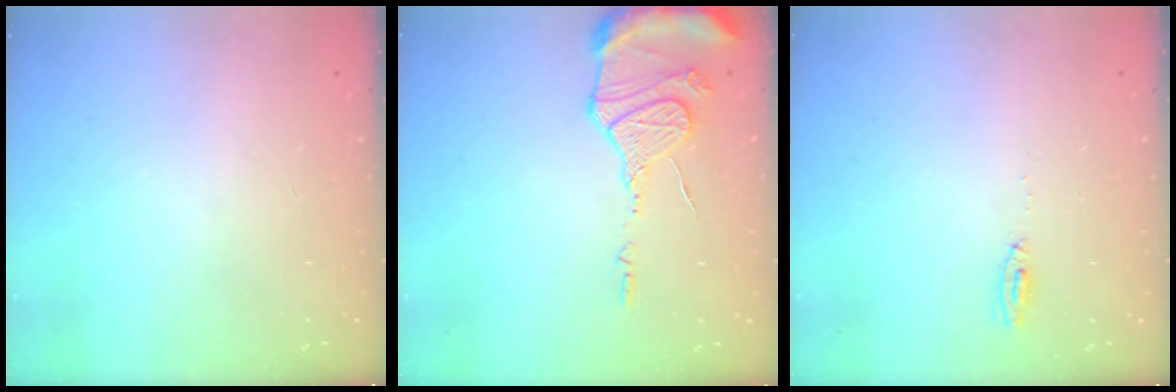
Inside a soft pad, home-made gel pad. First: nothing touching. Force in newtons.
{"total": 13.5, "press": 13.4, "slide": 1.7}
{"total": 4.8, "press": 2.7, "slide": 4.0}